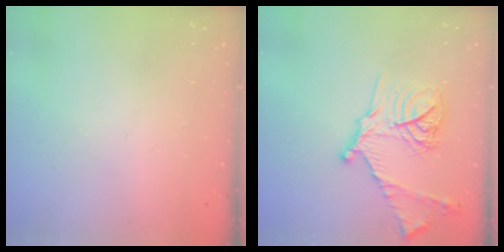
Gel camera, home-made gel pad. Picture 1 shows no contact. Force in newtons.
{"total": 18.3, "press": 18.2, "slide": 1.7}